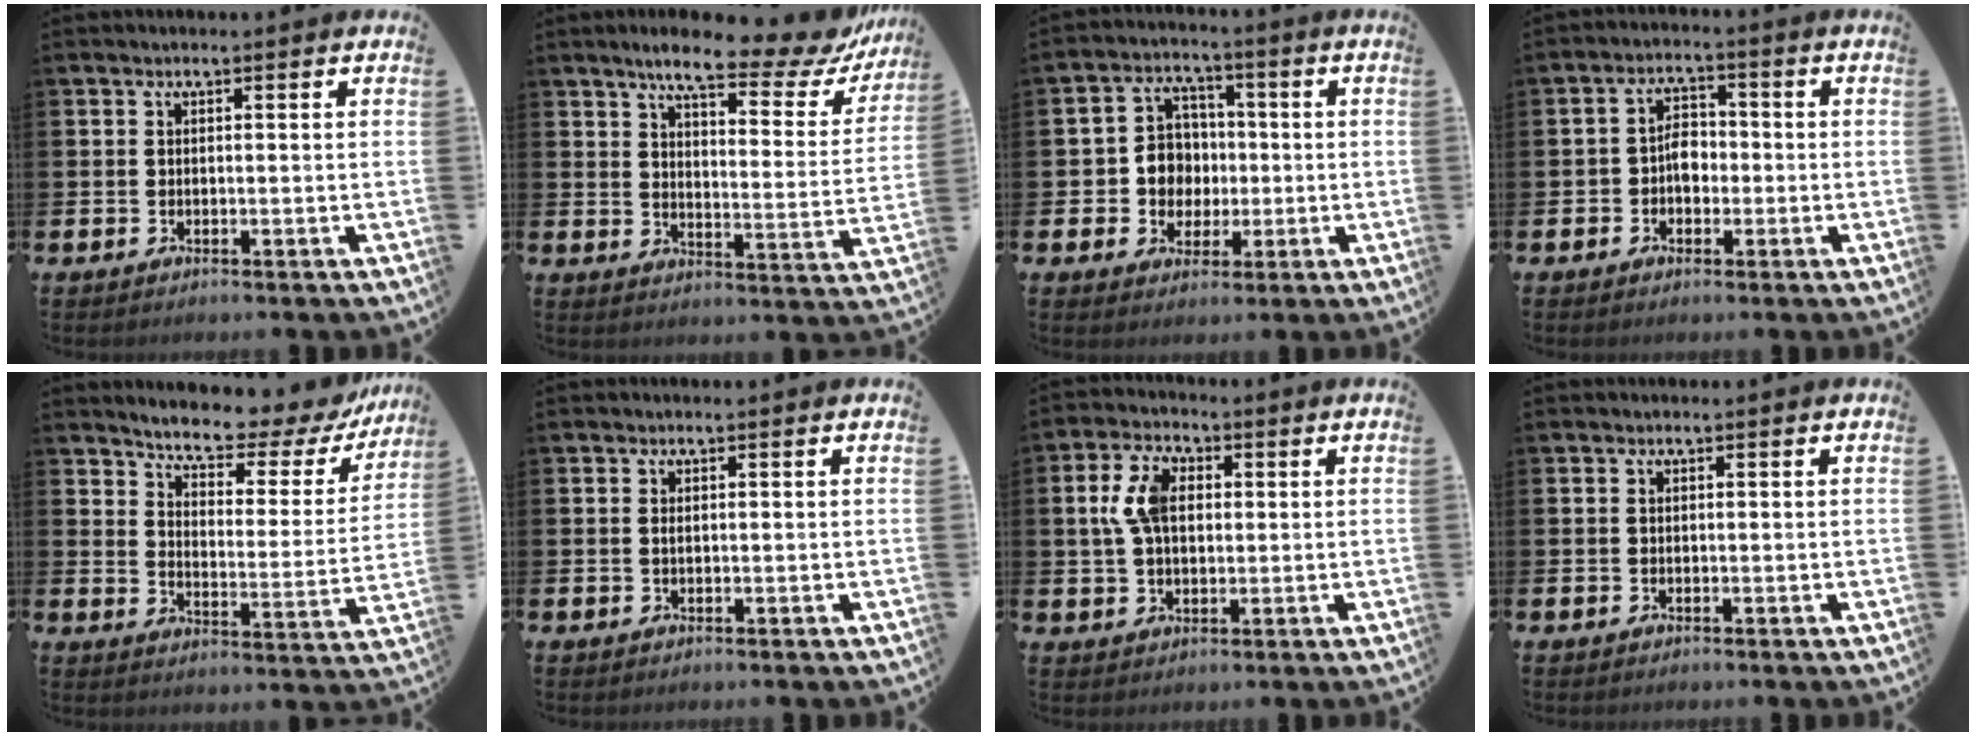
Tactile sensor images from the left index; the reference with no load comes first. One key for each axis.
{"total": 8.7, "fx": 7.3, "fy": 1.9, "fz": 4.3, "tx": -0.087, "ty": -0.049, "tz": 0.117}
{"total": 5.5, "fx": 0.1, "fy": 5.2, "fz": 1.9, "tx": -0.047, "ty": 0.010, "tz": -0.004}
{"total": 3.6, "fx": -0.9, "fy": 2.5, "fz": 2.4, "tx": -0.038, "ty": 0.008, "tz": -0.022}
{"total": 6.6, "fx": 6.1, "fy": 1.6, "fz": 2.1, "tx": -0.068, "ty": -0.048, "tz": 0.101}
{"total": 0.5, "fx": 0.1, "fy": 0.2, "fz": 0.5, "tx": -0.008, "ty": 0.000, "tz": 0.002}
{"total": 6.6, "fx": 1.8, "fy": 4.3, "fz": 4.7, "tx": -0.094, "ty": 0.014, "tz": 0.029}
{"total": 0.0}